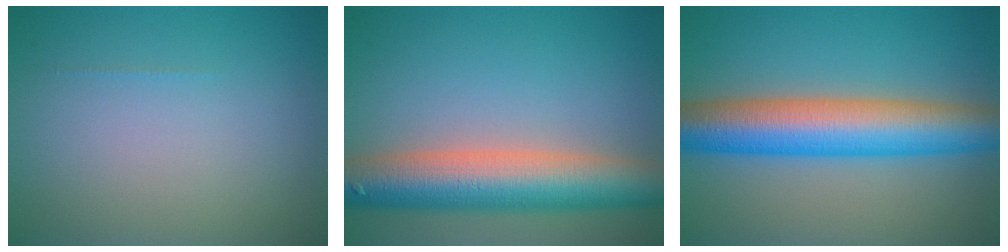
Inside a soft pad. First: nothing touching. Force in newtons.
{"total": 9.4, "press": 9.4, "slide": 0.5}
{"total": 9.6, "press": 9.6, "slide": 0.1}